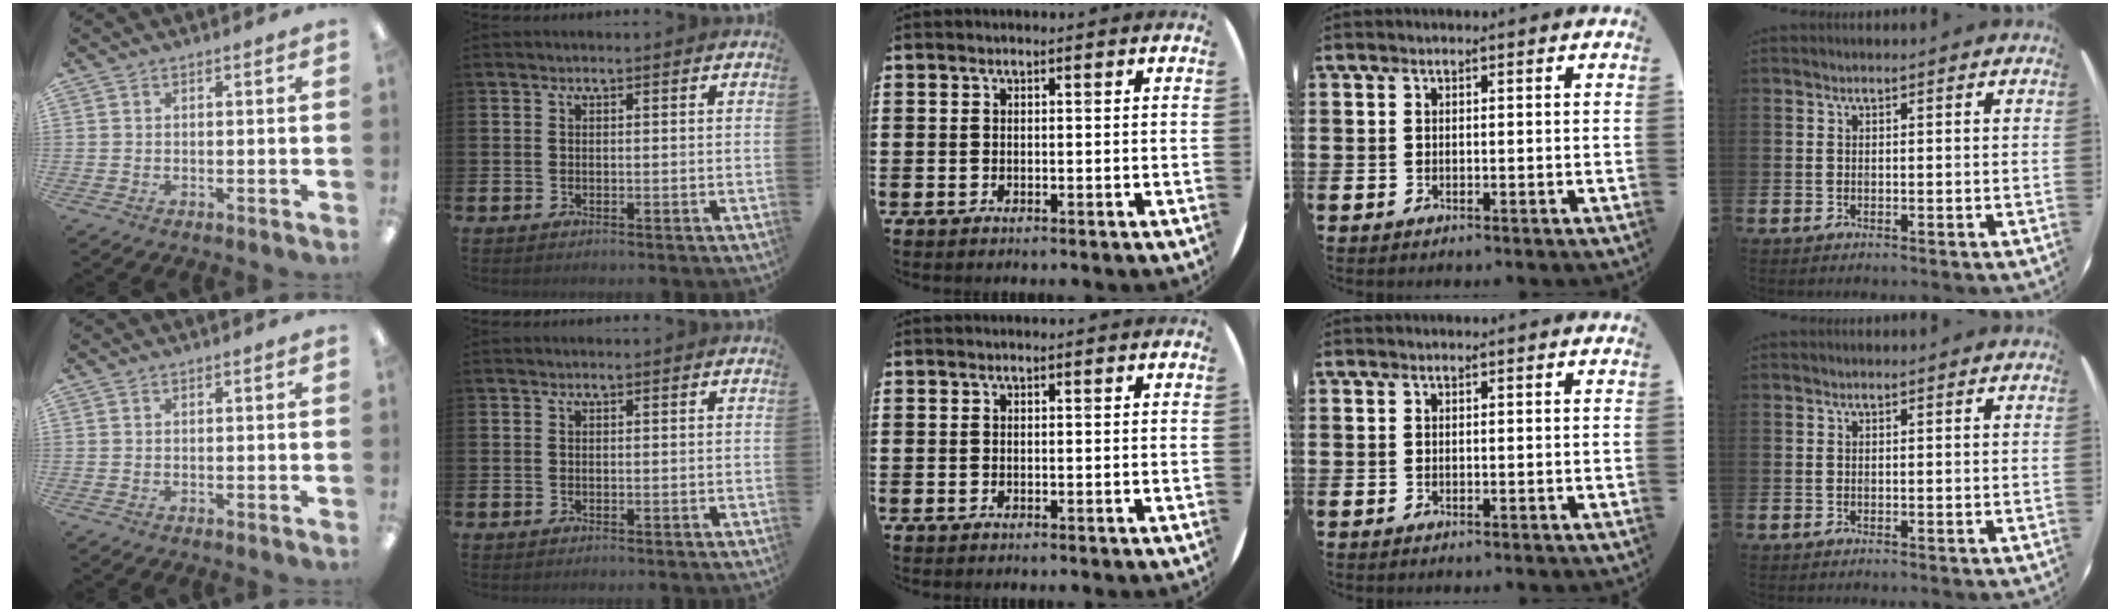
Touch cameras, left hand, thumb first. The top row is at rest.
{}